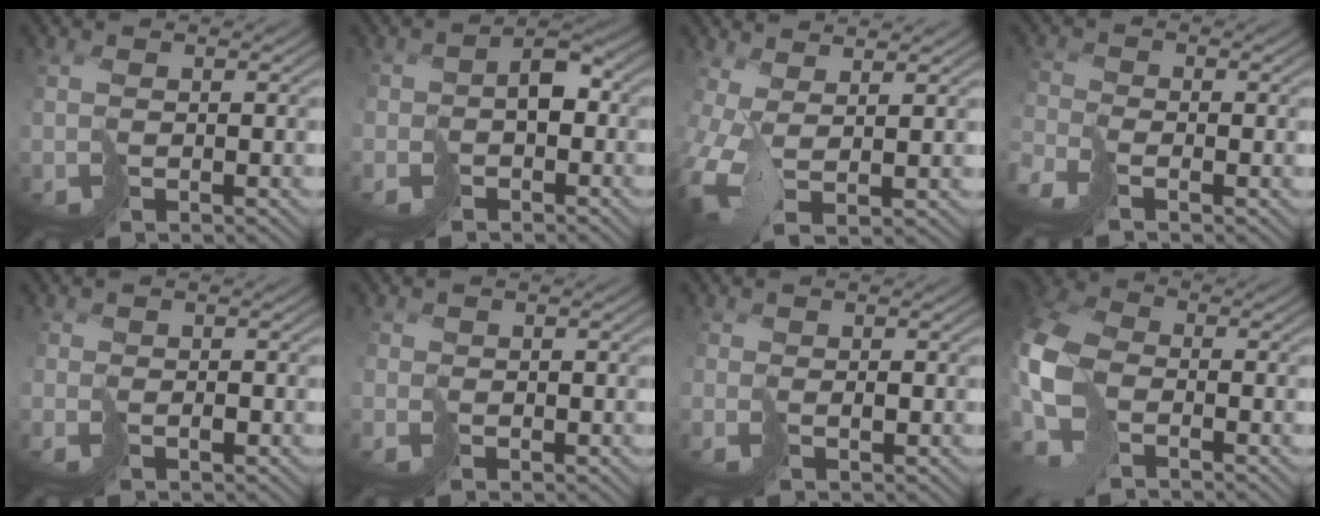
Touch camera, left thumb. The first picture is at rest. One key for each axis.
{"total": 4.0, "fx": -1.6, "fy": 3.2, "fz": 1.8, "tx": -0.010, "ty": -0.001, "tz": -0.029}
{"total": 5.0, "fx": 1.2, "fy": 1.3, "fz": 4.7, "tx": -0.104, "ty": 0.002, "tz": 0.017}
{"total": 3.0, "fx": -2.9, "fy": 0.3, "fz": 0.6, "tx": -0.005, "ty": 0.000, "tz": -0.070}
{"total": 0.7, "fx": -0.2, "fy": 0.1, "fz": -0.6, "tx": 0.023, "ty": 0.002, "tz": -0.003}
{"total": 1.3, "fx": 0.0, "fy": 0.6, "fz": -1.2, "tx": 0.029, "ty": -0.004, "tz": -0.005}
{"total": 0.7, "fx": 0.3, "fy": -0.1, "fz": -0.6, "tx": 0.019, "ty": 0.002, "tz": 0.010}
{"total": 8.2, "fx": -1.7, "fy": 5.7, "fz": 5.6, "tx": -0.155, "ty": -0.005, "tz": -0.044}